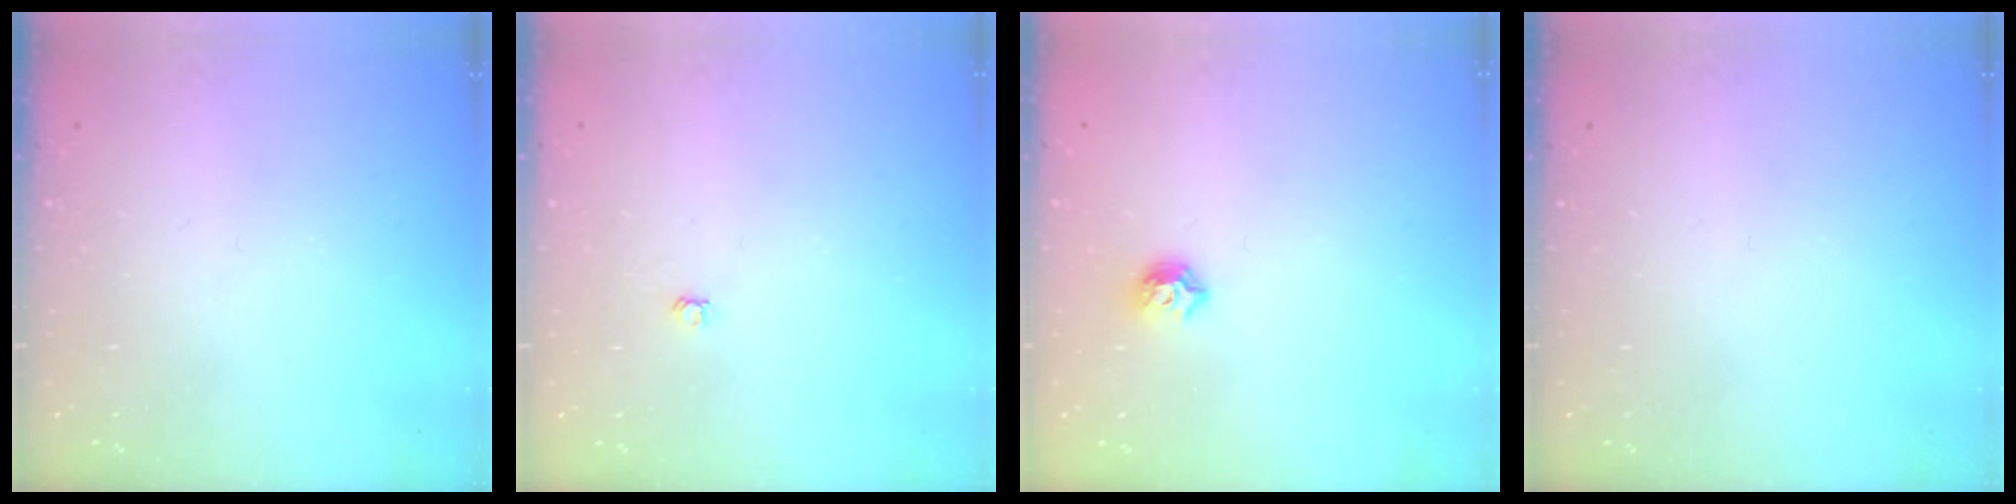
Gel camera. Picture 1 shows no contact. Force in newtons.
{"total": 3.0, "press": 3.0, "slide": 0.4}
{"total": 6.0, "press": 5.9, "slide": 0.8}
{"total": 0.0}